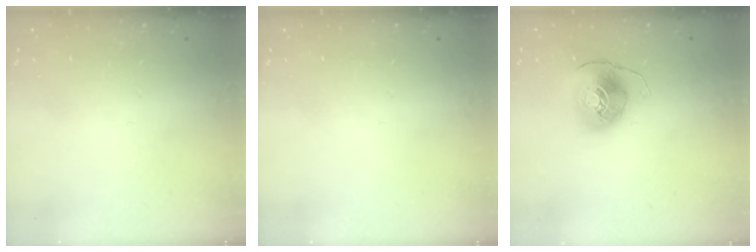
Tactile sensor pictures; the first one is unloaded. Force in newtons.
{"total": 0.0}
{"total": 8.1, "press": 8.0, "slide": 1.2}